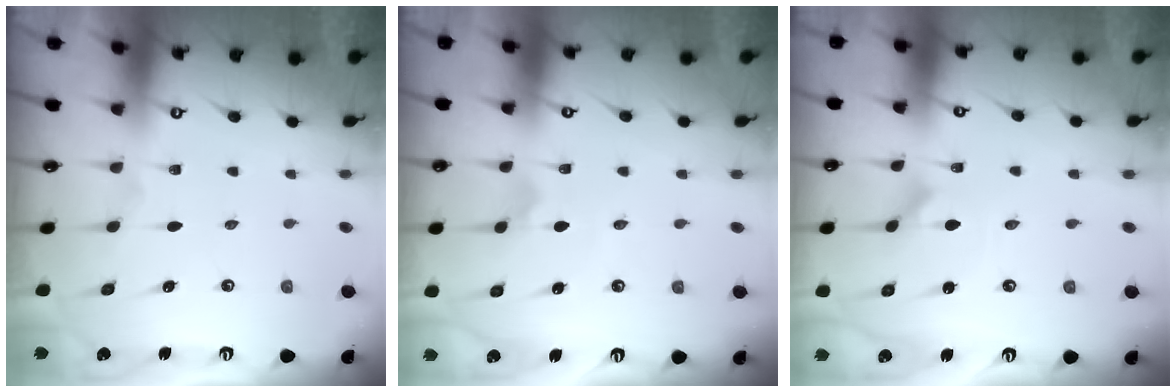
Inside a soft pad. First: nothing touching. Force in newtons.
{"total": 2.5, "press": 2.5, "slide": 0.1}
{"total": 1.1, "press": 1.1, "slide": 0.2}